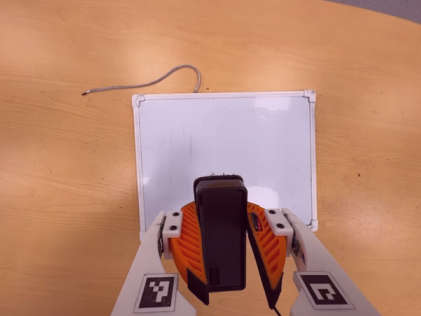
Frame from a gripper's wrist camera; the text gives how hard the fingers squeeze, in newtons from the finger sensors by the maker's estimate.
{"total": 9.2, "left": 9.8, "right": 8.7}